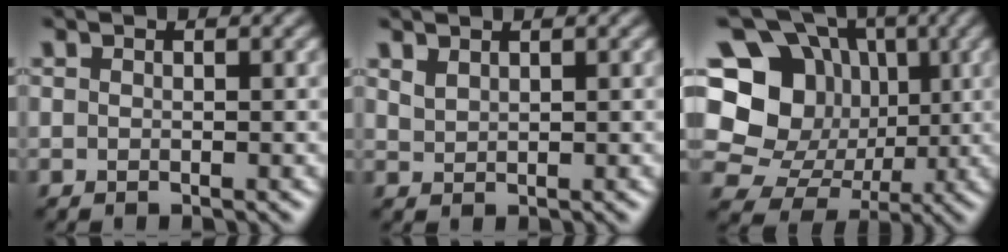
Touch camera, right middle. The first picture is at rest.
{"total": 1.1, "force": [0.9, 0.4, 0.4], "torque": [-0.014, -0.001, 0.023]}
{"total": 17.9, "force": [2.4, 16.1, 7.4], "torque": [-0.189, 0.047, 0.021]}